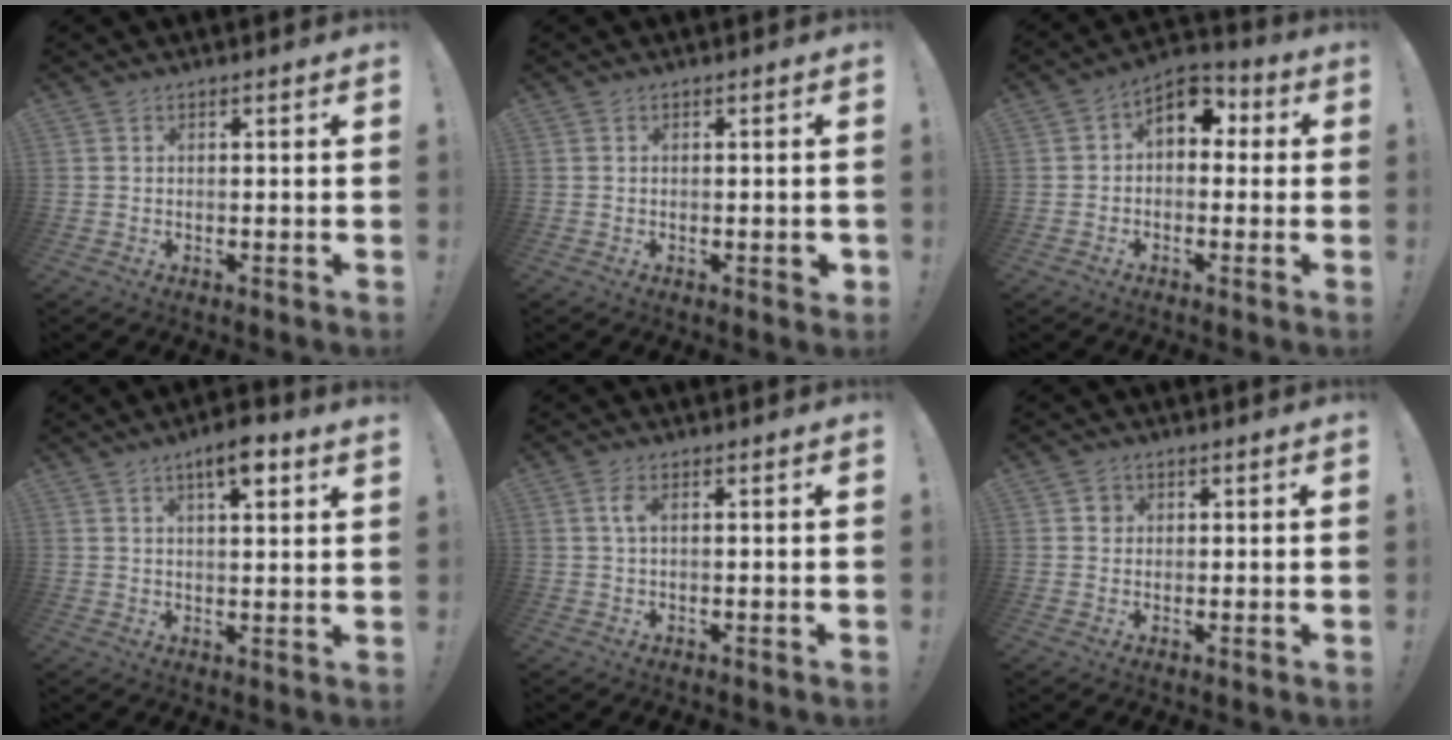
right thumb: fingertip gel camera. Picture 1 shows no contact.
{"total": 1.3, "force": [-0.5, 0.4, 1.1], "torque": [-0.012, 0.000, -0.008]}
{"total": 7.6, "force": [1.6, 5.5, 5.0], "torque": [-0.062, 0.002, 0.032]}
{"total": 6.3, "force": [3.6, 1.2, 5.0], "torque": [-0.064, -0.019, 0.053]}
{"total": 2.6, "force": [0.4, 0.7, 2.5], "torque": [-0.050, 0.004, 0.006]}
{"total": 2.2, "force": [0.5, 2.0, 0.7], "torque": [-0.003, 0.000, 0.006]}